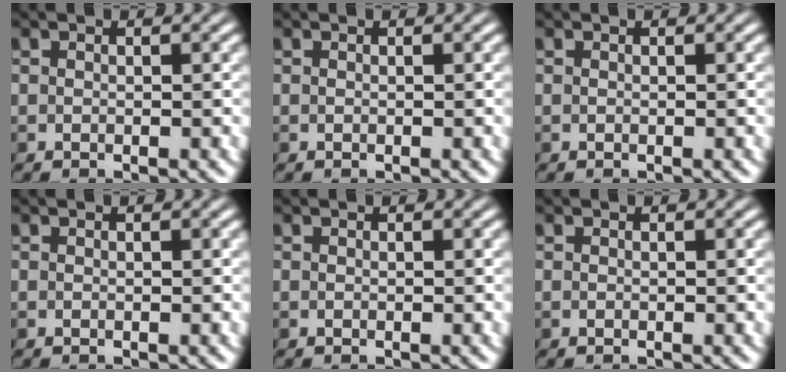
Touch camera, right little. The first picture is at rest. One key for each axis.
{"total": 0.0}
{"total": 0.0}
{"total": 0.0}
{"total": 0.0}
{"total": 0.0}